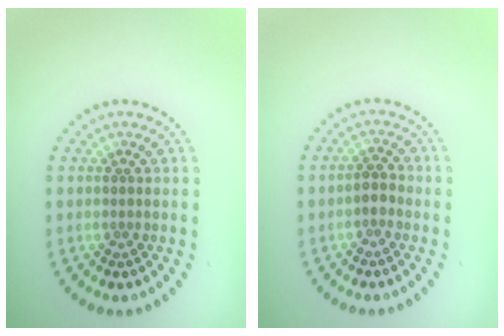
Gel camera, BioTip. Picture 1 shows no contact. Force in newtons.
{"total": 1.3, "press": 1.1, "slide": 0.6}